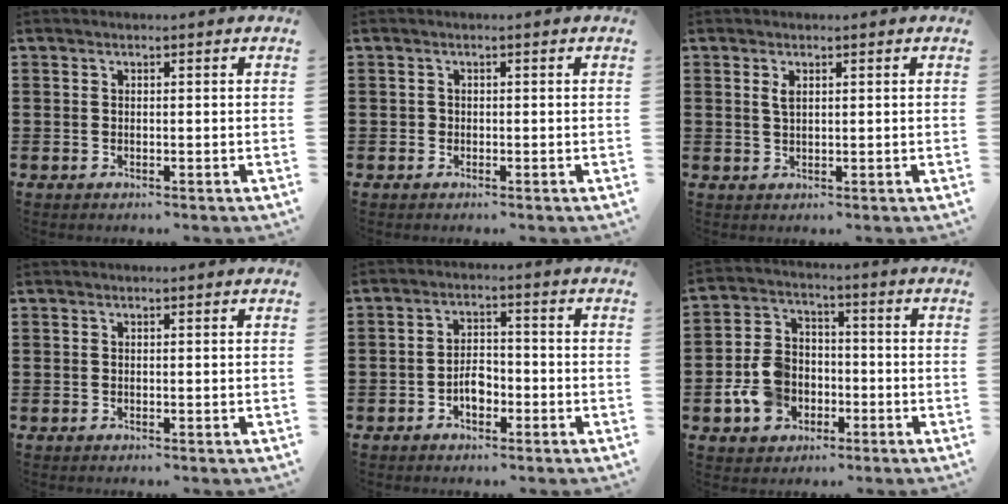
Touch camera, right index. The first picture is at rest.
{"total": 0.7, "force": [-0.2, 0.6, 0.2], "torque": [-0.004, 0.003, -0.006]}
{"total": 1.6, "force": [0.6, 0.6, 1.3], "torque": [-0.028, 0.004, 0.010]}
{"total": 0.0}
{"total": 3.8, "force": [-1.7, 2.2, 2.5], "torque": [-0.055, 0.002, -0.034]}
{"total": 8.3, "force": [-2.8, 6.5, 4.3], "torque": [-0.115, 0.018, -0.054]}